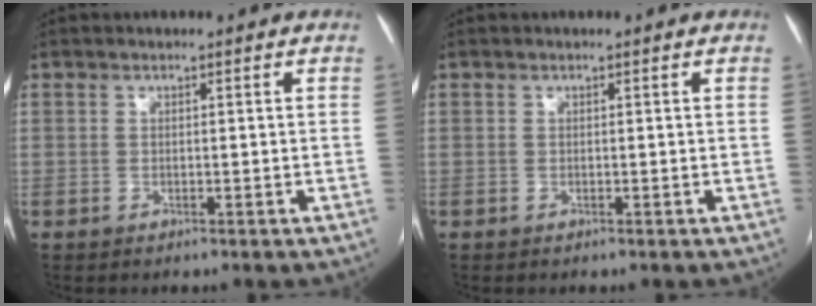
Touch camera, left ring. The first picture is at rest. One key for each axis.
{"total": 0.0}